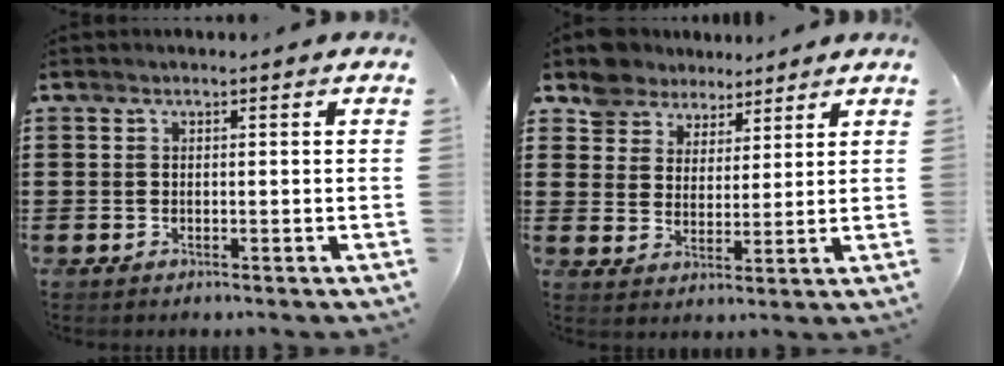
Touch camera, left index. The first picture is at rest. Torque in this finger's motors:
{"motor_torque": [-1.11, 1.02, -0.58, -0.21]}